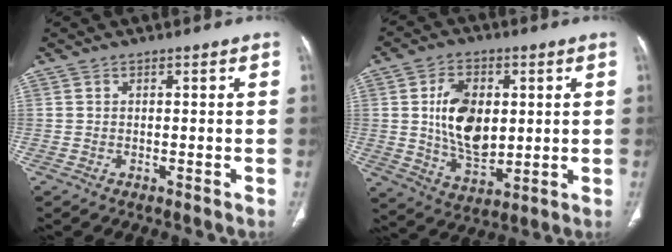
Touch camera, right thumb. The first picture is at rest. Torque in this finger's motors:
{"motor_torque": [0.79, 2.25, 1.09, 0.08, 0.38]}